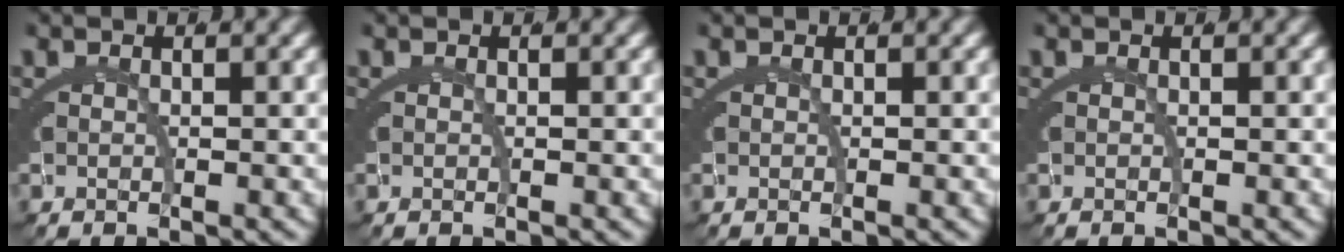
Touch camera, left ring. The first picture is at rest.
{"total": 0.0}
{"total": 0.0}
{"total": 0.0}